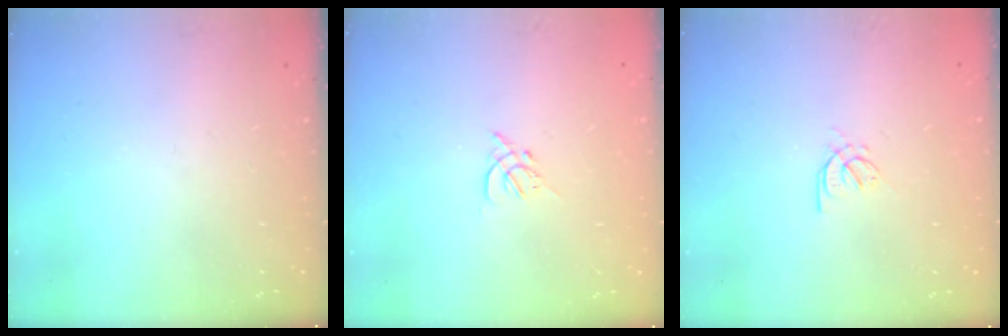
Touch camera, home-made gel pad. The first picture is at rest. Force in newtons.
{"total": 2.7, "press": 2.6, "slide": 0.7}
{"total": 2.6, "press": 2.5, "slide": 0.7}